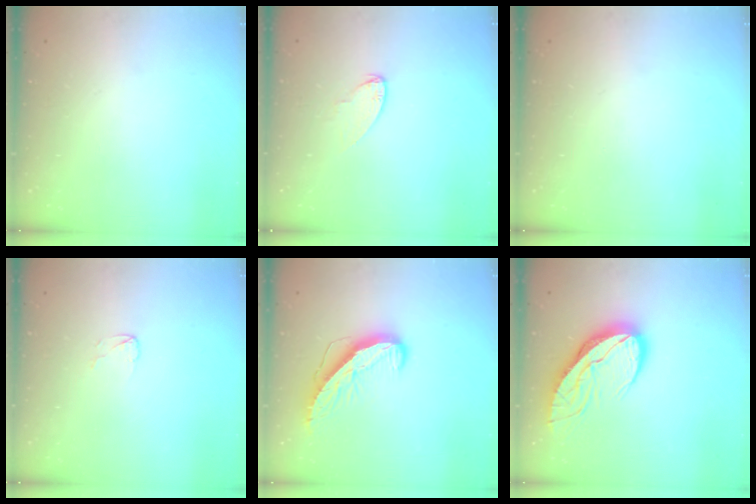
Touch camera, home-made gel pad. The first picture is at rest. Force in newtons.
{"total": 4.7, "press": 4.6, "slide": 0.4}
{"total": 0.0}
{"total": 2.6, "press": 2.6, "slide": 0.2}
{"total": 9.5, "press": 9.5, "slide": 0.5}
{"total": 11.7, "press": 11.6, "slide": 1.2}